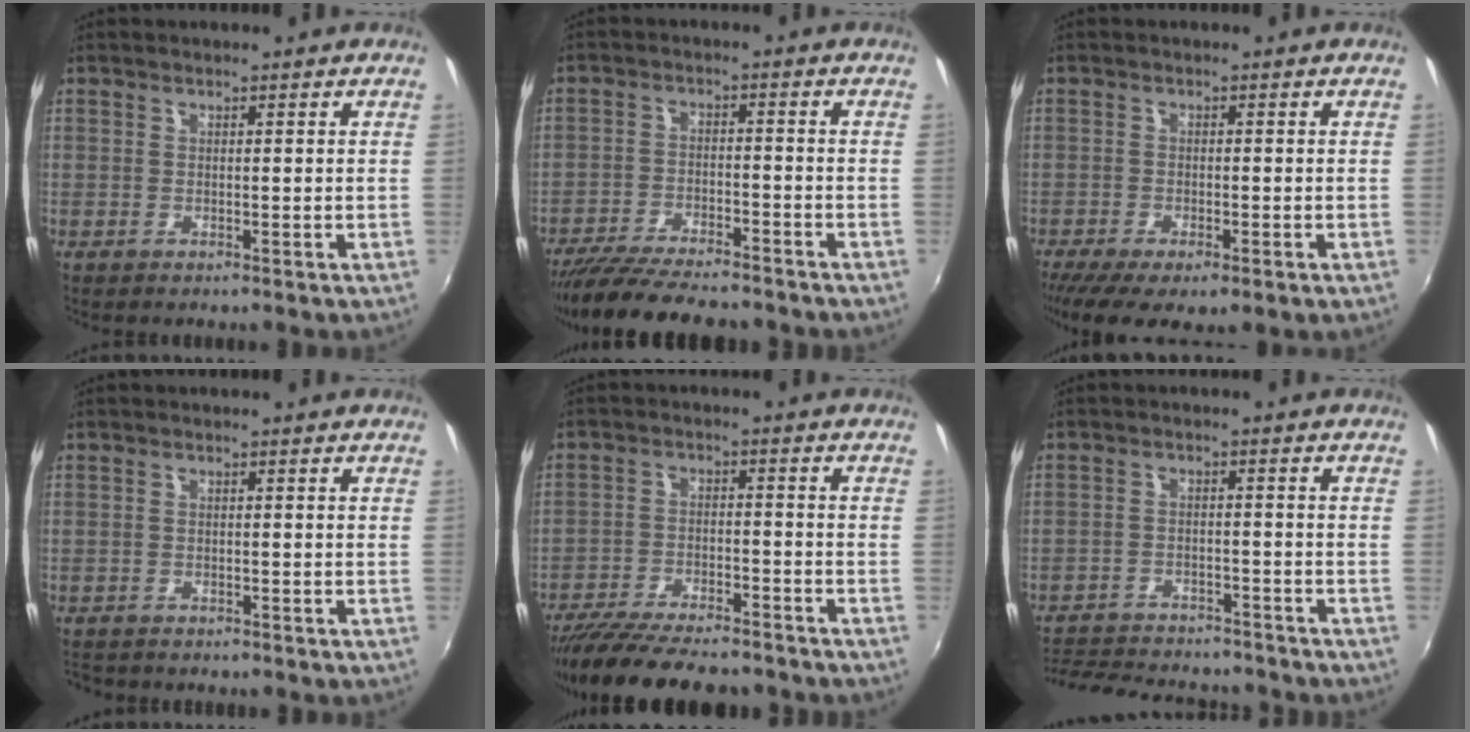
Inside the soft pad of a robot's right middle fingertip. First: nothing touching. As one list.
[{"total": 13.9, "force": [-12.1, 3.1, 6.1], "torque": [-0.135, -0.023, -0.198]}, {"total": 9.3, "force": [-5.8, 2.9, 6.6], "torque": [-0.136, -0.043, -0.091]}, {"total": 2.8, "force": [-2.6, 0.9, 0.6], "torque": [-0.022, -0.014, -0.046]}, {"total": 16.0, "force": [-13.6, 4.1, 7.2], "torque": [-0.151, -0.027, -0.214]}, {"total": 17.0, "force": [-14.8, 5.4, 6.2], "torque": [-0.143, -0.002, -0.211]}]